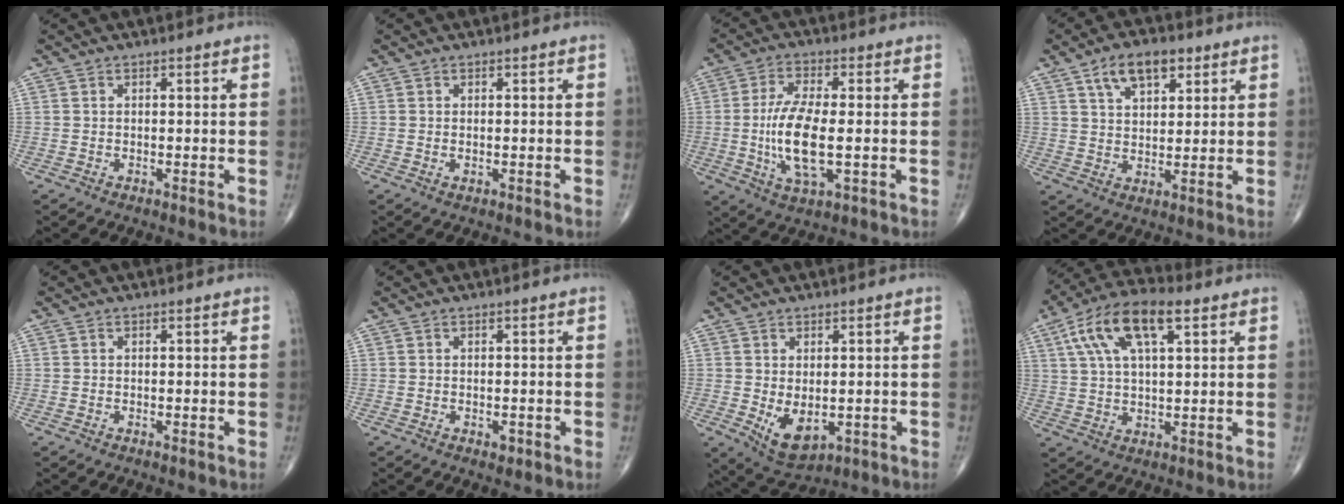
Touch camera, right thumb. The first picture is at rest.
{"total": 0.5, "force": [0.0, 0.3, 0.4], "torque": [-0.010, 0.001, 0.002]}
{"total": 11.5, "force": [-1.2, 4.1, 10.7], "torque": [-0.219, -0.004, -0.020]}
{"total": 8.7, "force": [4.7, 4.6, 5.7], "torque": [-0.080, -0.014, 0.081]}
{"total": 0.0}
{"total": 1.0, "force": [-0.4, 0.6, 0.6], "torque": [-0.005, -0.001, -0.004]}
{"total": 6.8, "force": [-0.9, 4.0, 5.4], "torque": [-0.078, -0.010, 0.004]}
{"total": 13.8, "force": [5.8, 5.8, 11.2], "torque": [-0.207, 0.013, 0.098]}